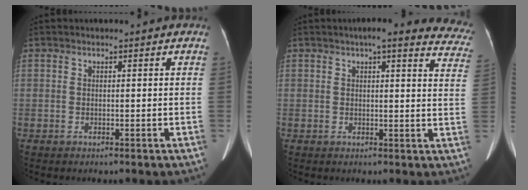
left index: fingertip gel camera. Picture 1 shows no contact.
{"total": 15.5, "force": [13.9, 3.0, 6.2], "torque": [-0.040, -0.019, 0.129]}